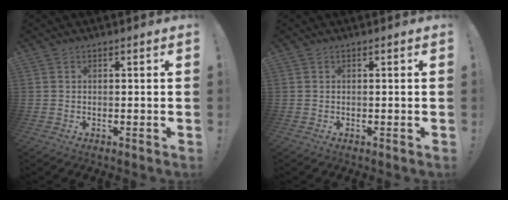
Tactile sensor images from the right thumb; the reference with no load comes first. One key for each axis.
{"total": 0.0}